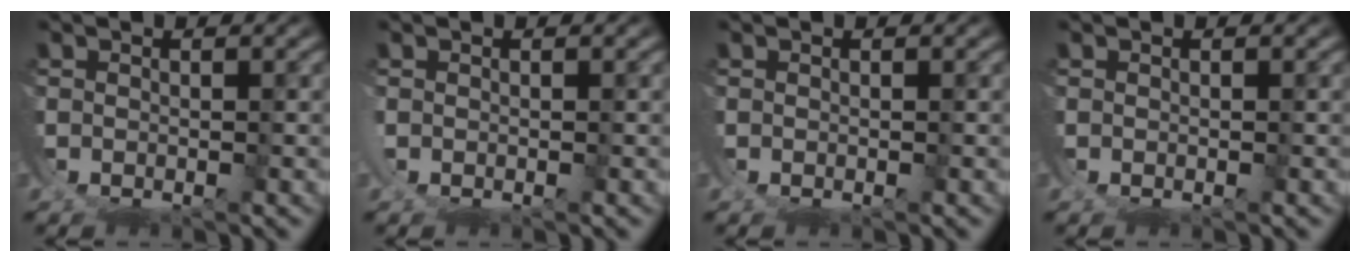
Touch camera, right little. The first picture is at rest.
{"total": 0.6, "force": [0.2, 0.4, 0.5], "torque": [-0.015, -0.003, 0.006]}
{"total": 0.0}
{"total": 0.0}